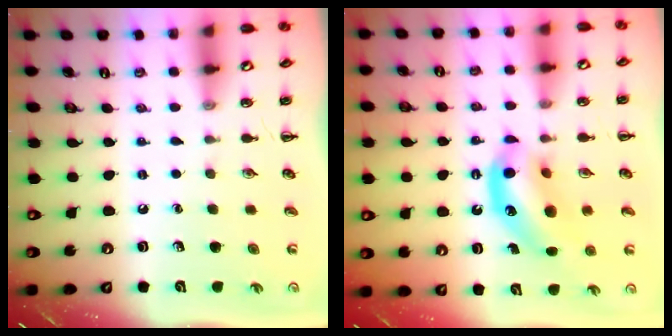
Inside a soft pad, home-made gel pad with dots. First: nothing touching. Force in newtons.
{"total": 11.5, "press": 11.1, "slide": 3.0}